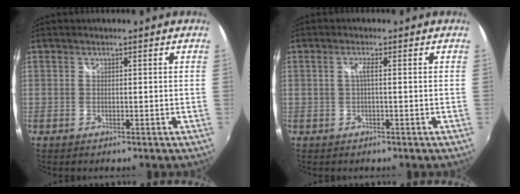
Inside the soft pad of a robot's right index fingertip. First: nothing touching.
{"total": 1.4, "force": [0.0, -0.1, 1.4], "torque": [-0.025, 0.002, -0.003]}